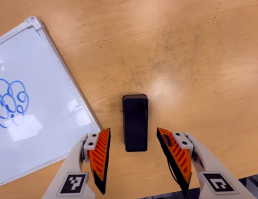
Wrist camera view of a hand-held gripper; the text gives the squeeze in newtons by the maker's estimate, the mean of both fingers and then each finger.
{"total": 0.0}